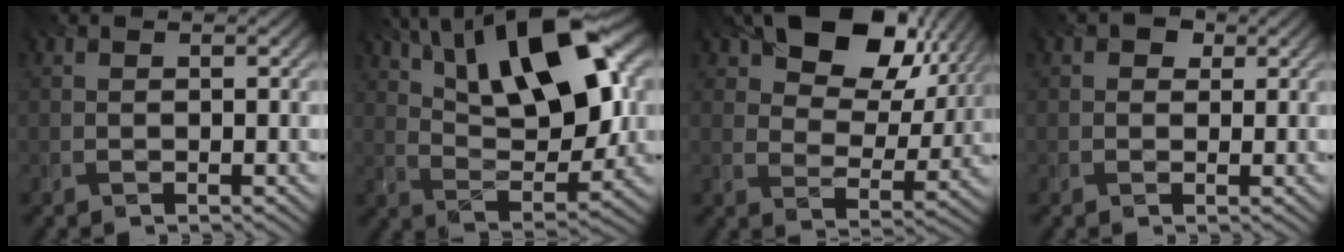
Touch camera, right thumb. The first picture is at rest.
{"total": 15.7, "force": [7.8, 6.3, 12.2], "torque": [-0.202, 0.013, 0.128]}
{"total": 13.4, "force": [7.7, 8.0, 7.6], "torque": [-0.122, 0.005, 0.123]}
{"total": 1.7, "force": [0.5, 1.5, 0.5], "torque": [-0.004, 0.002, 0.003]}